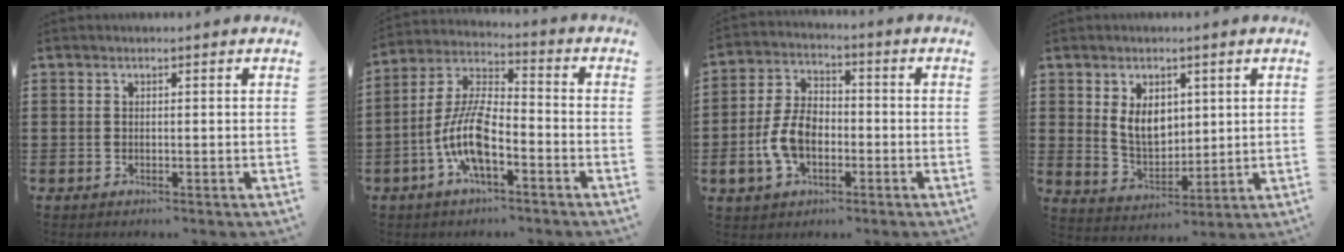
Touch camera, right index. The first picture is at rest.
{"total": 10.3, "force": [-4.0, 3.9, 8.7], "torque": [-0.203, -0.002, -0.080]}
{"total": 8.2, "force": [-2.2, 5.1, 6.0], "torque": [-0.148, 0.002, -0.048]}
{"total": 6.3, "force": [2.0, 4.4, 4.1], "torque": [-0.076, 0.006, 0.035]}